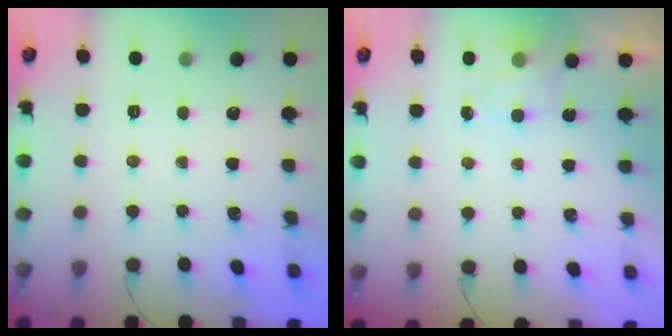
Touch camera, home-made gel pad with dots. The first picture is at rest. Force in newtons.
{"total": 2.4, "press": 1.9, "slide": 1.4}